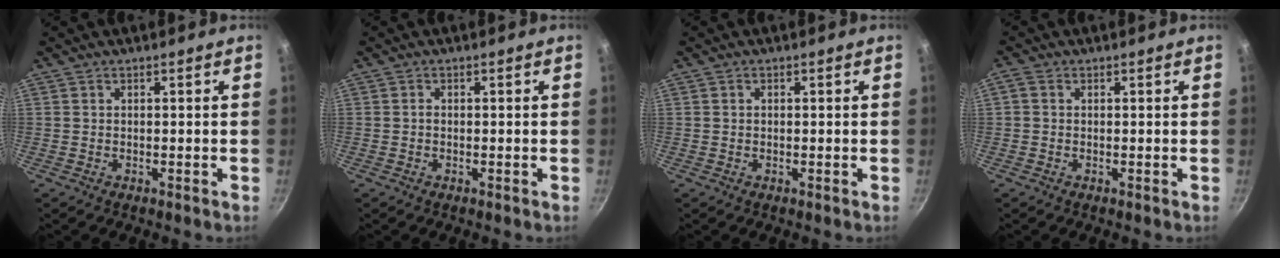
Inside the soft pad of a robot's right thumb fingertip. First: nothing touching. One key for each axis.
{"total": 0.5, "fx": -0.1, "fy": 0.4, "fz": 0.3, "tx": -0.002, "ty": 0.003, "tz": -0.005}
{"total": 0.6, "fx": 0.1, "fy": 0.5, "fz": 0.2, "tx": -0.003, "ty": 0.004, "tz": 0.001}
{"total": 1.2, "fx": 0.0, "fy": 0.9, "fz": 0.7, "tx": -0.019, "ty": 0.005, "tz": -0.002}